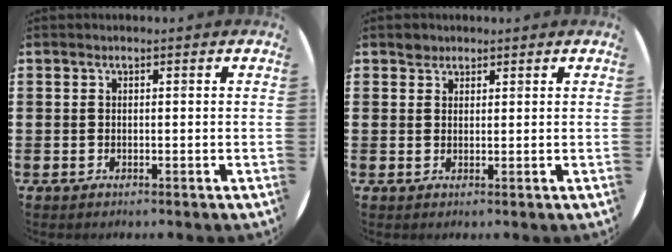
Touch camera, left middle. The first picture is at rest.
{"total": 1.5, "force": [1.3, 0.7, 0.0], "torque": [0.006, -0.001, 0.024]}